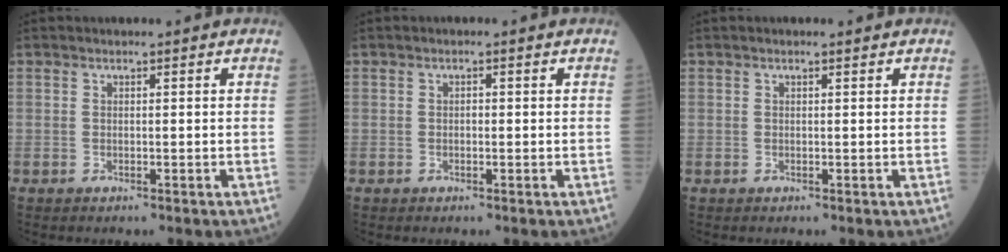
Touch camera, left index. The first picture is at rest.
{"total": 0.5, "force": [-0.2, 0.3, 0.4], "torque": [-0.006, -0.001, -0.005]}
{"total": 0.0}